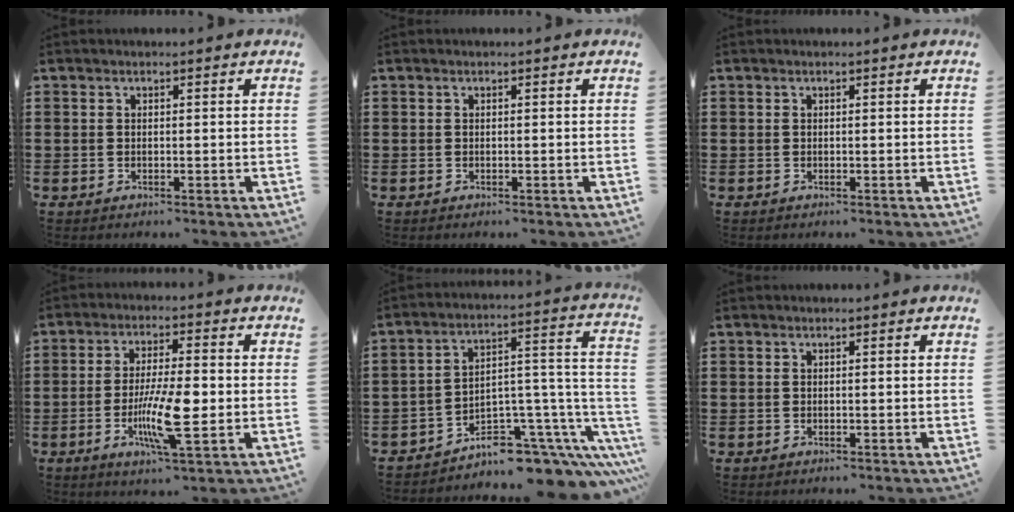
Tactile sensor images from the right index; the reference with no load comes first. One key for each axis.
{"total": 0.0}
{"total": 0.0}
{"total": 10.1, "fx": -2.1, "fy": 2.1, "fz": 9.6, "tx": -0.184, "ty": -0.010, "tz": -0.038}
{"total": 7.6, "fx": -5.3, "fy": 3.9, "fz": 3.8, "tx": -0.060, "ty": 0.002, "tz": -0.091}
{"total": 0.0}